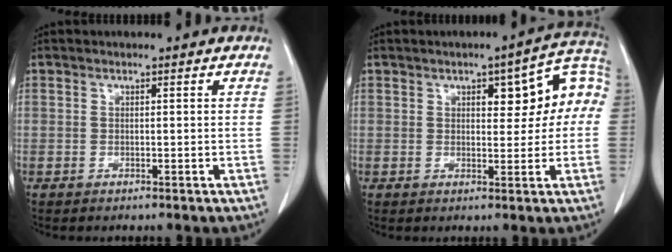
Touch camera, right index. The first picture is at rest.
{"total": 9.8, "force": [2.0, 3.7, 8.9], "torque": [-0.103, 0.041, 0.025]}